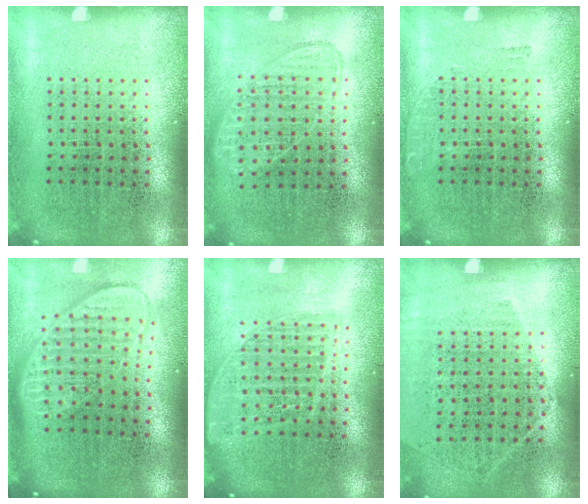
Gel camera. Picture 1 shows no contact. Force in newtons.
{"total": 0.9, "press": 0.9, "slide": 0.3}
{"total": 0.5, "press": 0.5, "slide": 0.1}
{"total": 1.8, "press": 1.5, "slide": 1.0}
{"total": 1.6, "press": 1.4, "slide": 0.7}
{"total": 1.3, "press": 1.0, "slide": 0.7}